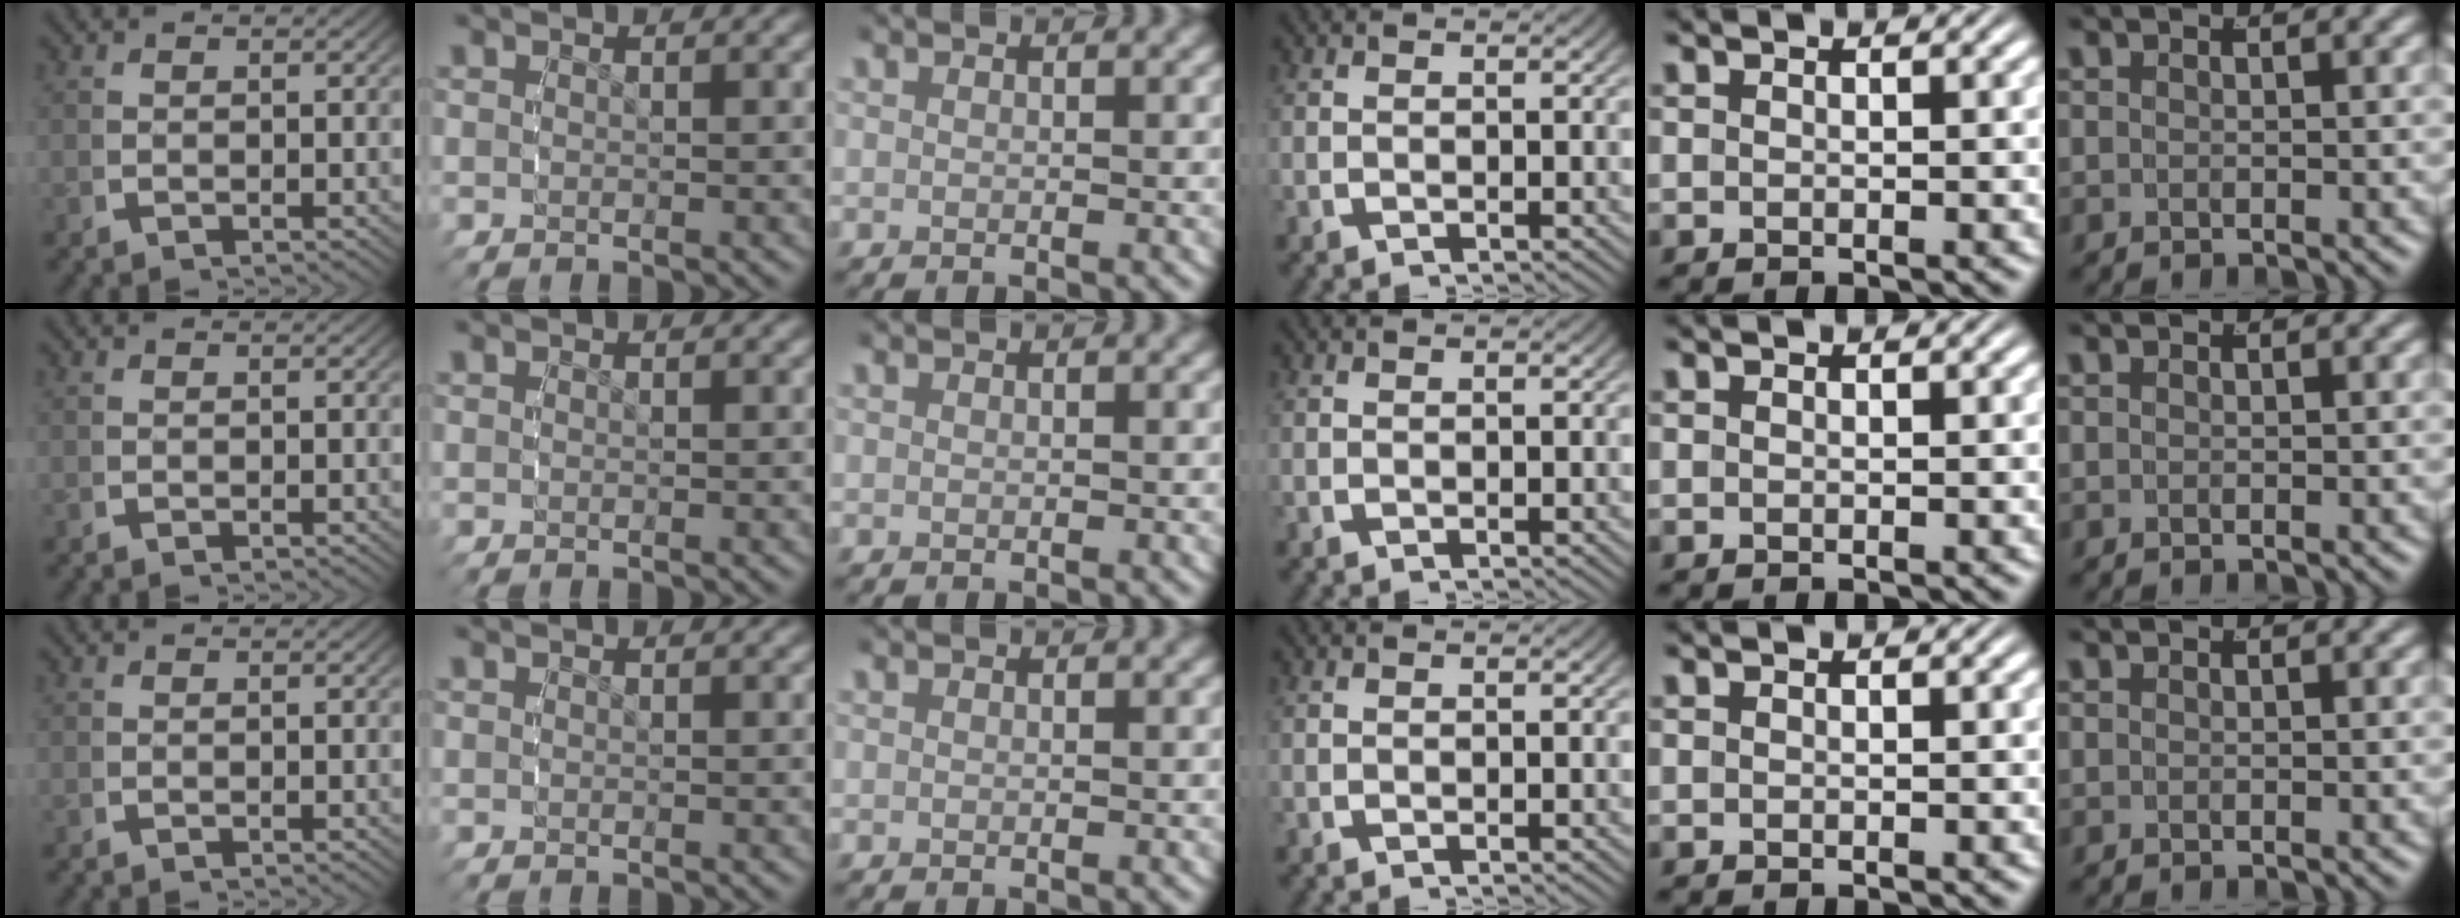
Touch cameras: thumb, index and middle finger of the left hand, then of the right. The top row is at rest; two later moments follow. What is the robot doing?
{"motion": "reach", "object": "stress ball aka squeeze ball"}